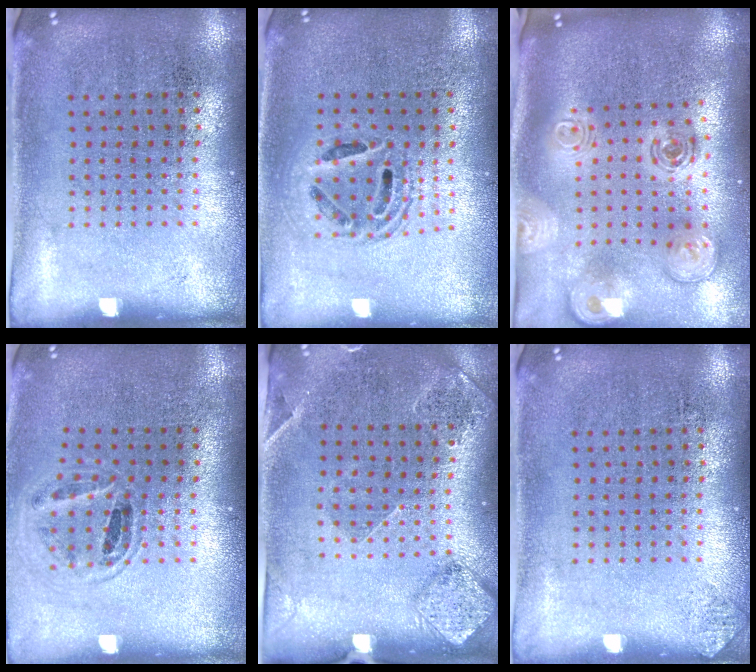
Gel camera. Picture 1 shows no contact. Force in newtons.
{"total": 1.5, "press": 1.3, "slide": 0.8}
{"total": 2.6, "press": 1.8, "slide": 1.8}
{"total": 0.9, "press": 0.9, "slide": 0.0}
{"total": 1.6, "press": 1.5, "slide": 0.5}
{"total": 0.5, "press": 0.5, "slide": 0.0}